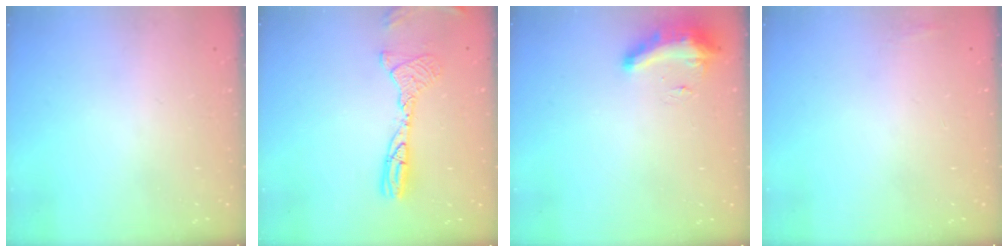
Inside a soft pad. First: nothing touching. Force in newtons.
{"total": 11.9, "press": 11.6, "slide": 2.5}
{"total": 8.8, "press": 8.7, "slide": 0.8}
{"total": 9.7, "press": 4.2, "slide": 8.8}